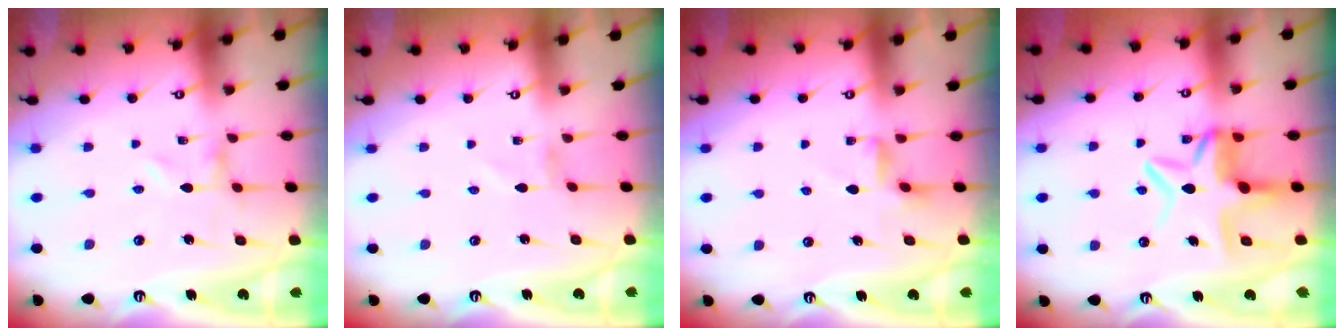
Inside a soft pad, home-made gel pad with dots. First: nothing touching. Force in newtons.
{"total": 1.4, "press": 1.4, "slide": 0.2}
{"total": 2.5, "press": 2.4, "slide": 0.6}
{"total": 8.9, "press": 8.6, "slide": 2.2}